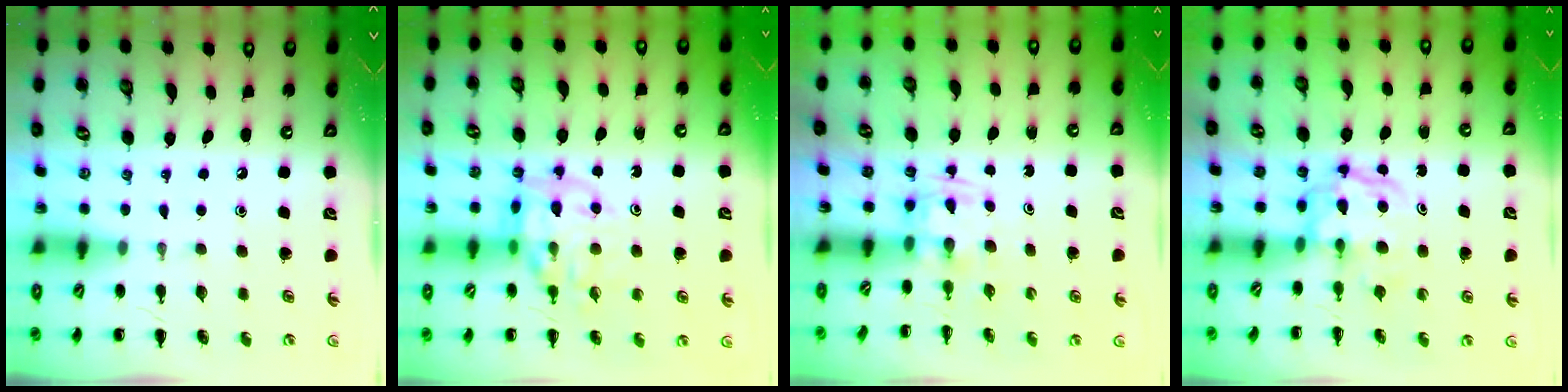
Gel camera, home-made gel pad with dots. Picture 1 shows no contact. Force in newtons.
{"total": 12.3, "press": 12.0, "slide": 2.7}
{"total": 1.2, "press": 1.0, "slide": 0.7}
{"total": 3.9, "press": 3.9, "slide": 0.5}